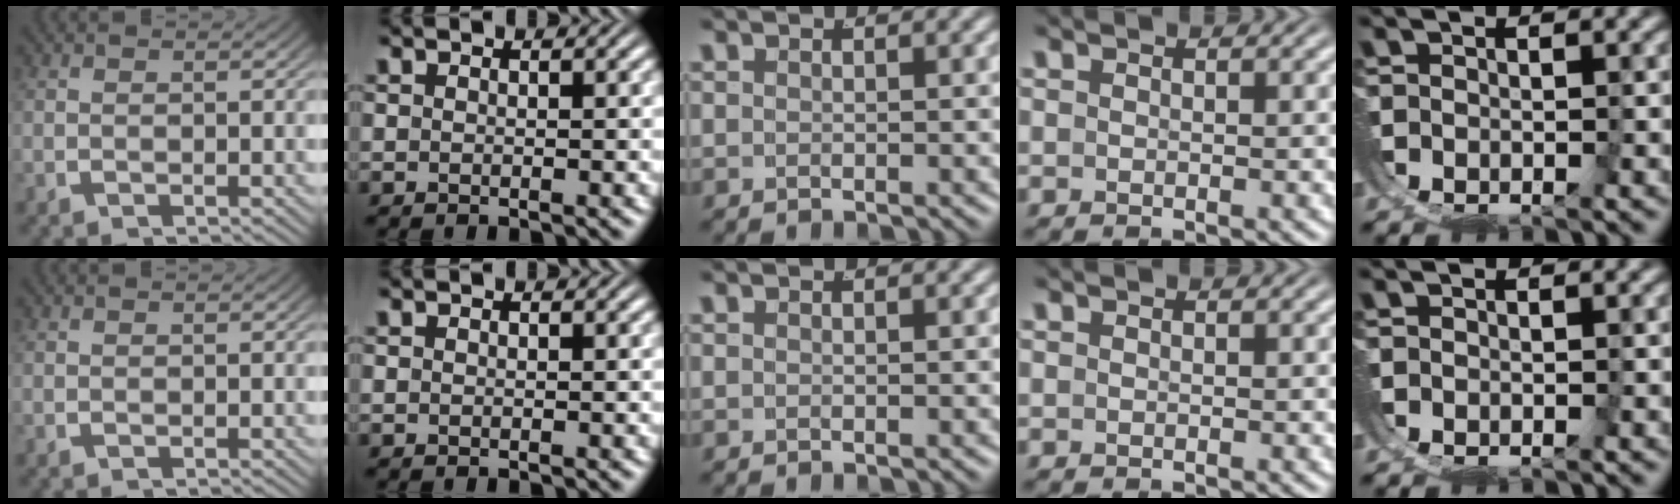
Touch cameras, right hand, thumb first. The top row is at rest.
{}